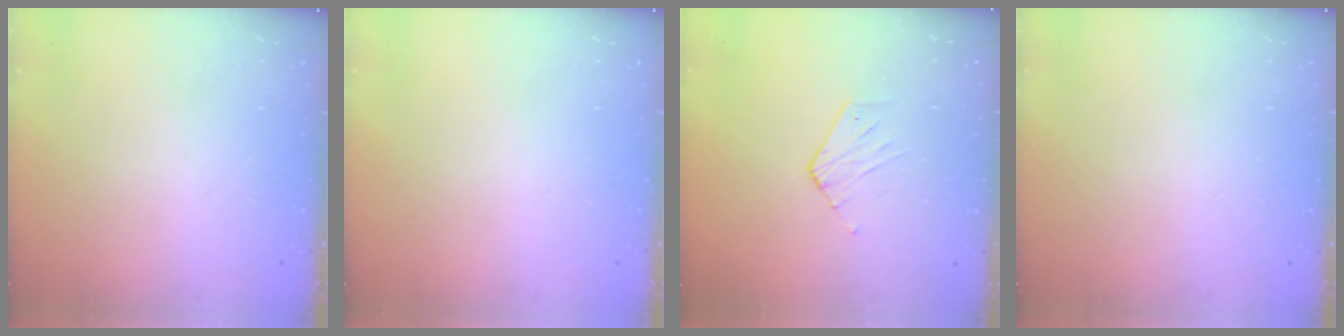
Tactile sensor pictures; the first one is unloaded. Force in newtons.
{"total": 0.0}
{"total": 3.1, "press": 3.1, "slide": 0.3}
{"total": 0.0}